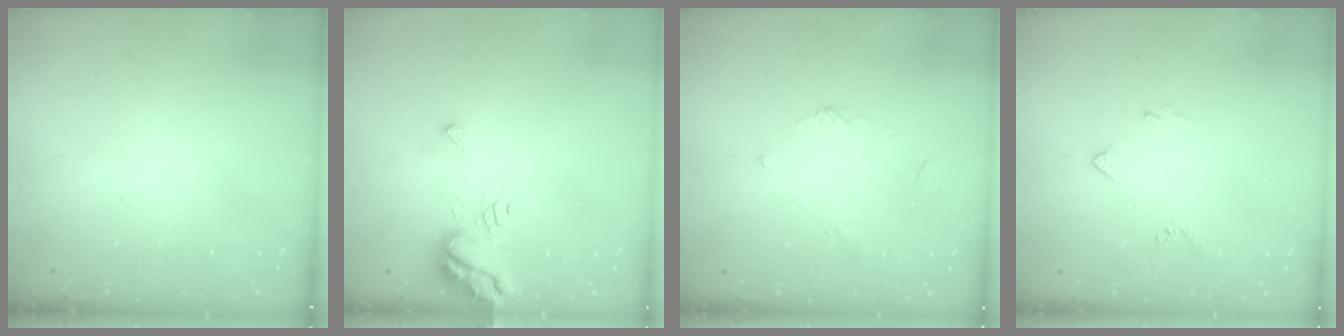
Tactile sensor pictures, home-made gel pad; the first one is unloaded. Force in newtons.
{"total": 8.1, "press": 8.0, "slide": 1.0}
{"total": 3.7, "press": 3.7, "slide": 0.4}
{"total": 3.6, "press": 3.6, "slide": 0.5}